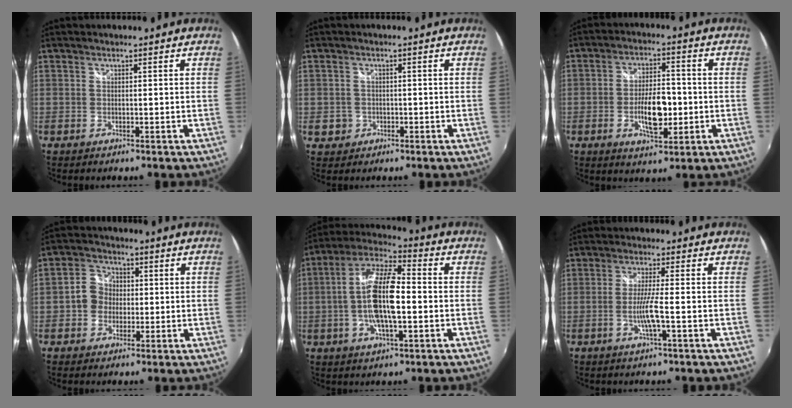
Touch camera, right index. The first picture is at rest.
{"total": 2.9, "force": [-0.8, 2.8, 0.4], "torque": [-0.013, 0.003, -0.010]}
{"total": 8.9, "force": [-2.1, 3.8, 7.7], "torque": [-0.141, 0.002, -0.031]}
{"total": 5.7, "force": [-0.6, 5.2, 2.3], "torque": [-0.047, 0.019, -0.017]}
{"total": 14.4, "force": [-1.6, 4.6, 13.6], "torque": [-0.267, 0.008, -0.038]}
{"total": 4.7, "force": [-1.6, -0.6, 4.4], "torque": [-0.087, -0.008, -0.030]}